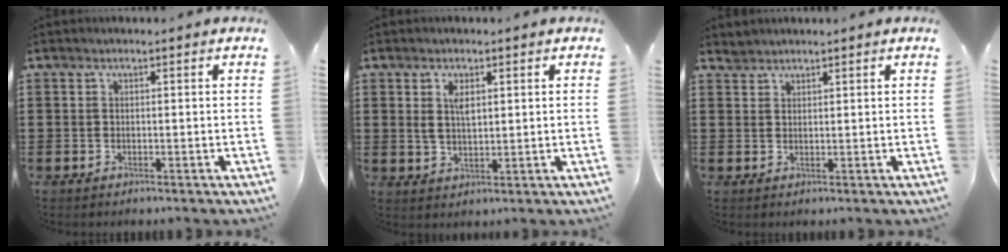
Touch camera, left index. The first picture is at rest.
{"total": 3.5, "force": [1.3, 1.9, 2.7], "torque": [-0.051, 0.005, 0.020]}
{"total": 1.5, "force": [1.4, 0.4, -0.1], "torque": [-0.001, 0.000, 0.029]}